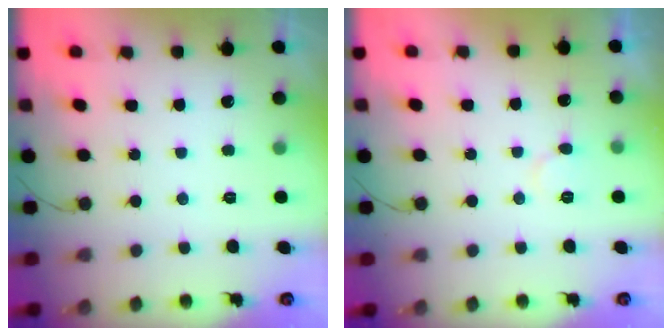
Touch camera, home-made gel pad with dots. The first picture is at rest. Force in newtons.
{"total": 6.3, "press": 6.3, "slide": 0.7}